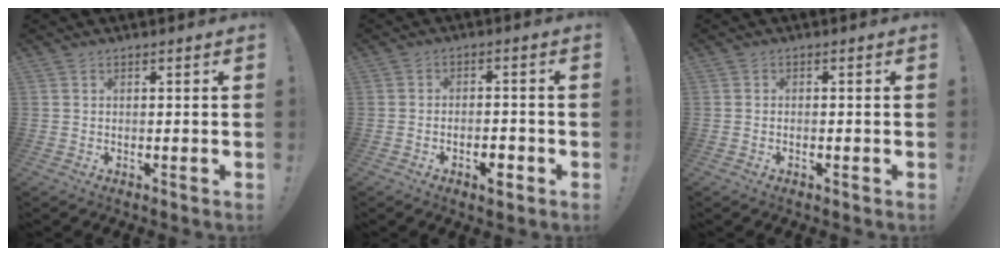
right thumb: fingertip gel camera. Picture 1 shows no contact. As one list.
[{"total": 4.6, "force": [-2.4, 2.3, 3.1], "torque": [-0.037, 0.013, -0.041]}, {"total": 0.7, "force": [-0.5, 0.3, 0.5], "torque": [-0.009, 0.000, -0.009]}]